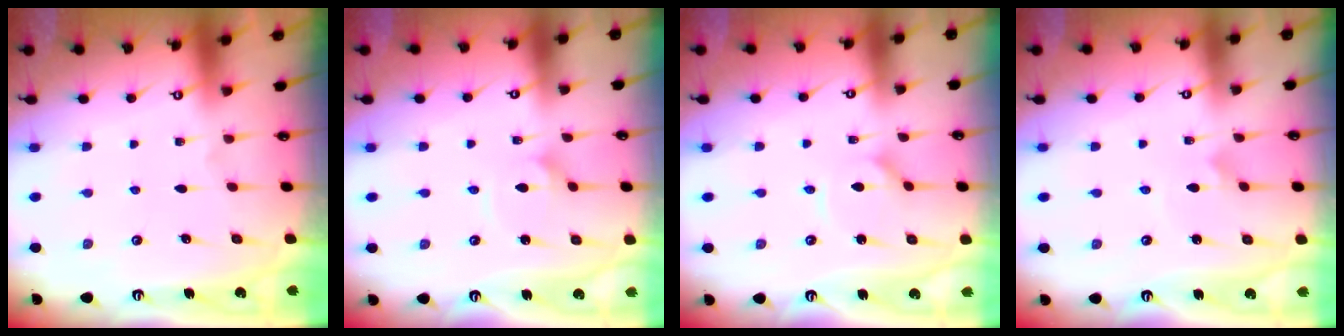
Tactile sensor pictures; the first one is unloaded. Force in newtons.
{"total": 2.0, "press": 2.0, "slide": 0.1}
{"total": 2.1, "press": 2.1, "slide": 0.3}
{"total": 3.2, "press": 3.2, "slide": 0.2}